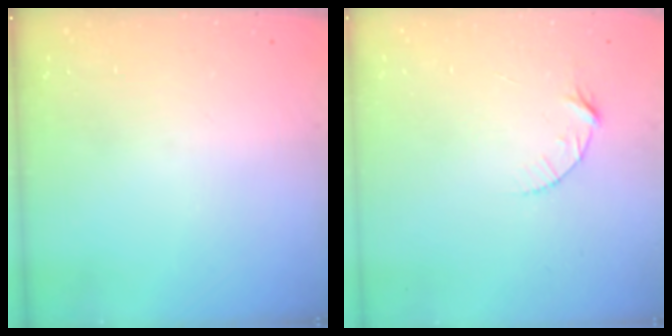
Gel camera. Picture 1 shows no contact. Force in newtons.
{"total": 5.5, "press": 5.4, "slide": 0.6}